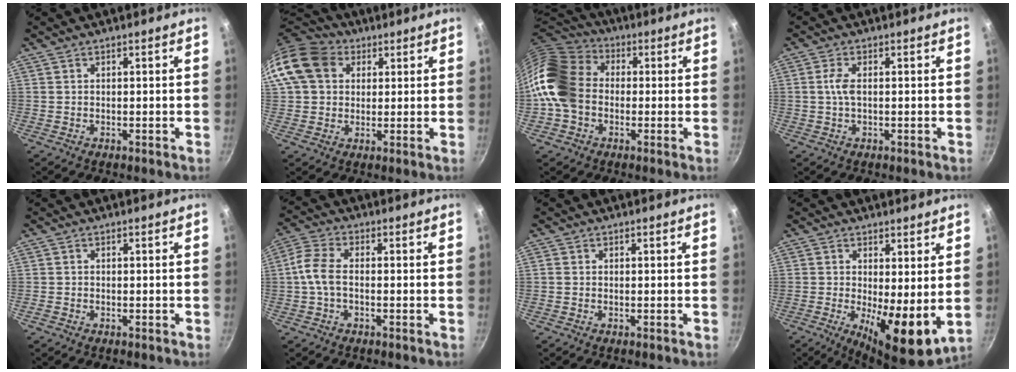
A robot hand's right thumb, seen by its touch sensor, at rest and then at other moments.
{"total": 13.6, "force": [4.5, 10.8, 7.0], "torque": [-0.119, 0.018, 0.069]}
{"total": 16.5, "force": [-1.1, 13.1, 10.1], "torque": [-0.181, 0.038, -0.038]}
{"total": 2.9, "force": [0.1, 1.2, 2.7], "torque": [-0.066, 0.005, 0.000]}
{"total": 0.5, "force": [-0.3, 0.4, 0.1], "torque": [-0.003, 0.003, -0.008]}
{"total": 5.8, "force": [-0.8, 3.2, 4.8], "torque": [-0.112, 0.022, -0.030]}
{"total": 0.7, "force": [-0.1, 0.6, 0.3], "torque": [-0.007, 0.002, -0.004]}
{"total": 10.5, "force": [-0.3, 3.6, 9.9], "torque": [-0.135, -0.025, 0.002]}